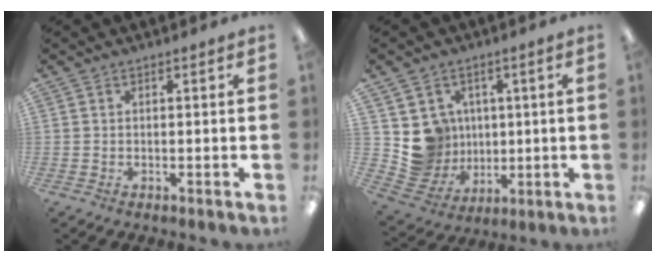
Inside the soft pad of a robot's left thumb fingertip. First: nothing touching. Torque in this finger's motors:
{"motor_torque": [0.76, 0.79, 0.35, -0.40, 0.02]}